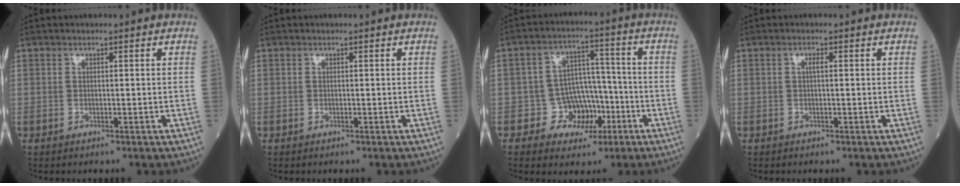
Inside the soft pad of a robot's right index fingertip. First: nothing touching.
{"total": 0.0}
{"total": 7.3, "force": [-3.0, 6.2, 2.4], "torque": [-0.022, 0.026, -0.041]}
{"total": 0.7, "force": [0.1, 0.1, 0.7], "torque": [-0.015, 0.003, 0.002]}